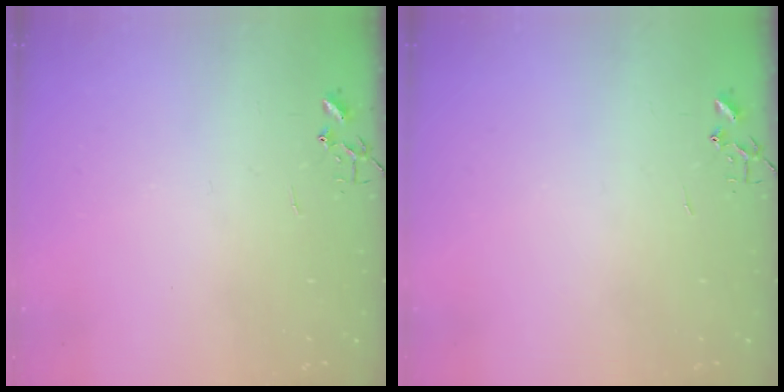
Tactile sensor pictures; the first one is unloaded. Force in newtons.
{"total": 0.0}